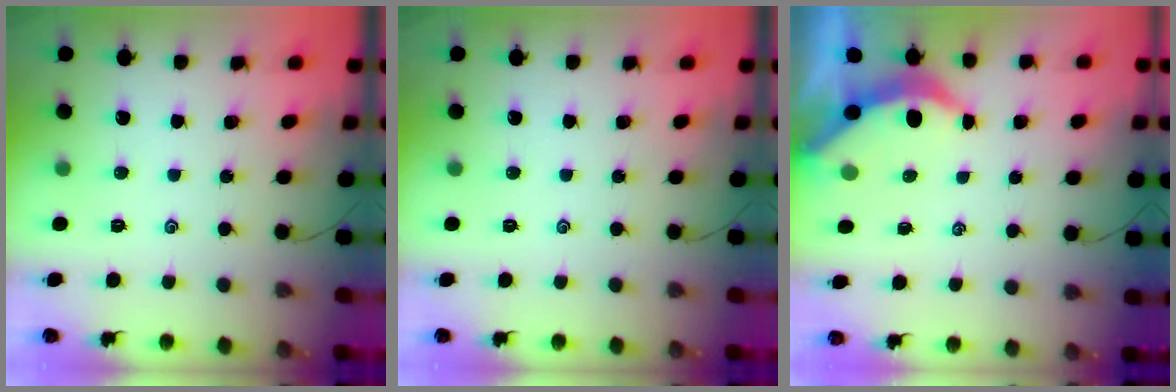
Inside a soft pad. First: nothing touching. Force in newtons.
{"total": 0.0}
{"total": 3.8, "press": 3.8, "slide": 0.5}